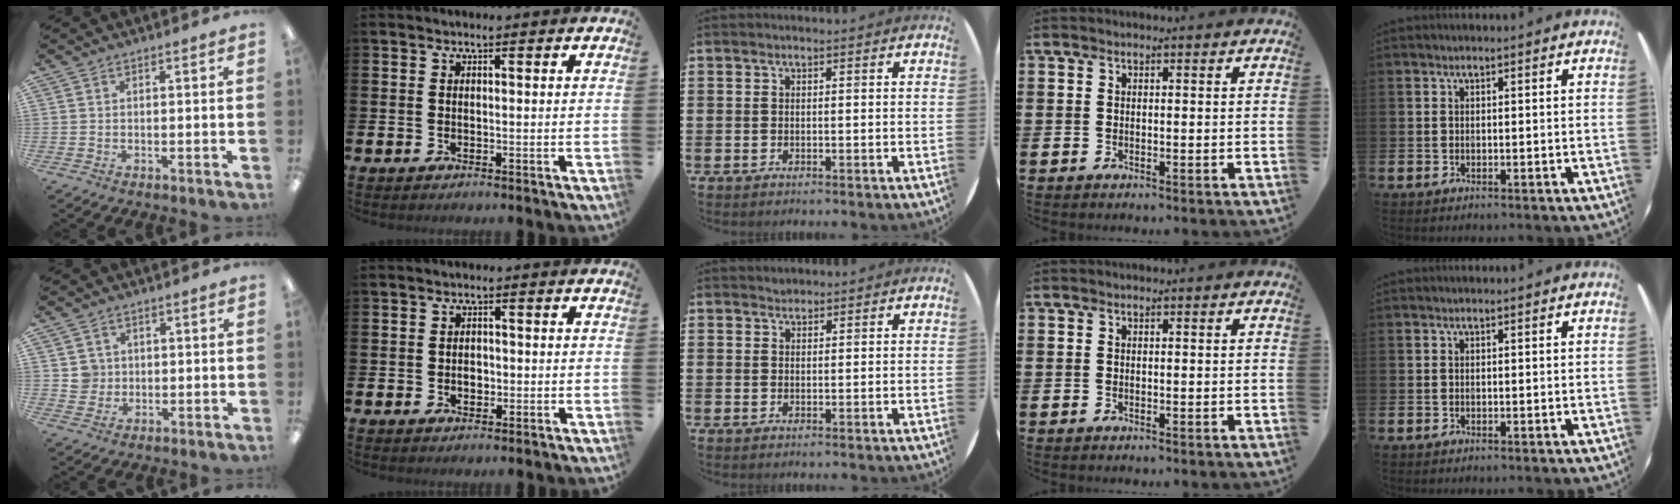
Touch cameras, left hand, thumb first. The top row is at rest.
{"thumb": {"total": 3.9, "force": [0.7, 3.9, 0.5], "torque": [-0.006, 0.001, 0.010]}, "index": {"total": 1.7, "force": [-0.4, 1.3, 1.0], "torque": [-0.002, 0.000, -0.013]}, "middle": {"total": 1.0, "force": [1.0, 0.2, -0.1], "torque": [0.010, -0.001, 0.017]}}